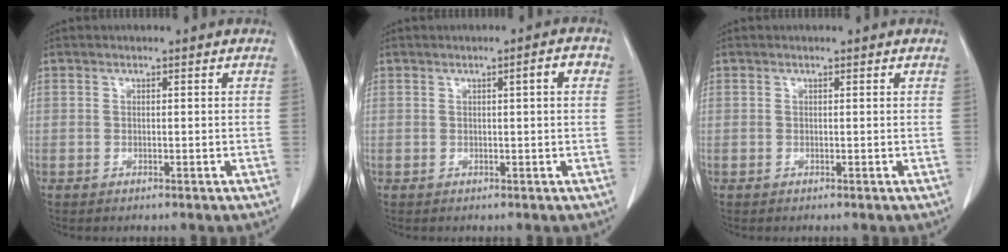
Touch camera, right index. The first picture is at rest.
{"total": 2.5, "force": [0.7, 0.2, 2.4], "torque": [-0.033, 0.006, 0.009]}
{"total": 0.0}